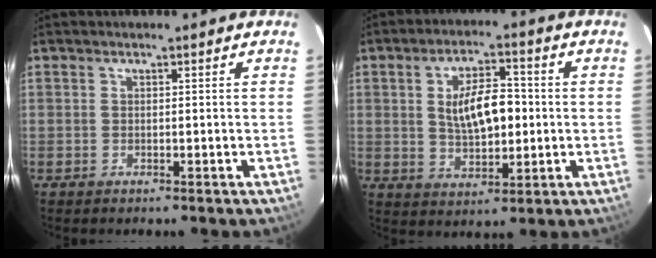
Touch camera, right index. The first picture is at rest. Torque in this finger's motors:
{"motor_torque": [0.89, -0.43, 0.28, 0.14]}